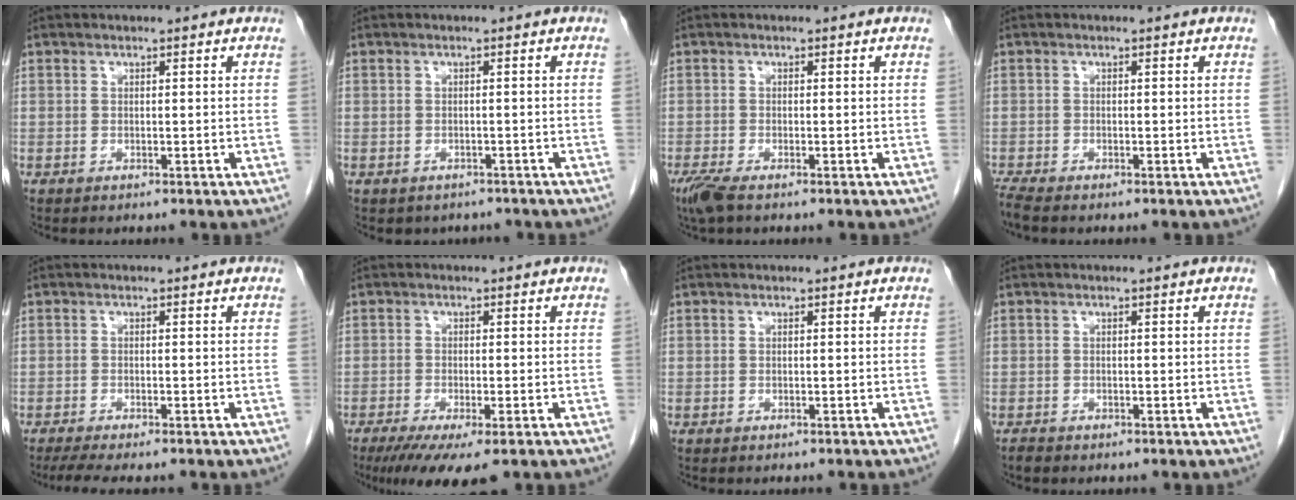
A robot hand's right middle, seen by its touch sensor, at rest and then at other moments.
{"total": 3.3, "force": [-2.7, 1.9, 0.5], "torque": [-0.007, 0.007, -0.031]}
{"total": 3.1, "force": [-2.2, 0.7, 2.2], "torque": [-0.050, -0.011, -0.042]}
{"total": 1.8, "force": [-1.6, -0.1, 0.7], "torque": [-0.025, -0.009, -0.035]}
{"total": 6.4, "force": [-5.3, 0.8, 3.5], "torque": [-0.050, -0.014, -0.082]}
{"total": 7.8, "force": [-5.1, 1.3, 5.7], "torque": [-0.089, -0.021, -0.080]}
{"total": 1.4, "force": [-1.3, 0.1, 0.6], "torque": [-0.011, -0.001, -0.016]}
{"total": 0.9, "force": [-0.8, 0.2, 0.3], "torque": [-0.014, -0.003, -0.015]}